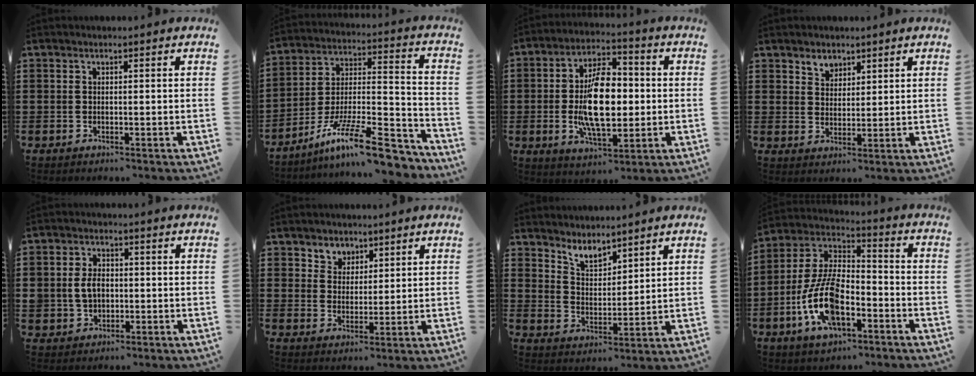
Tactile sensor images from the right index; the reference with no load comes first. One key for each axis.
{"total": 14.9, "fx": -11.2, "fy": 2.3, "fz": 9.5, "tx": -0.146, "ty": 0.032, "tz": -0.200}
{"total": 12.8, "fx": -0.6, "fy": 6.2, "fz": 11.2, "tx": -0.206, "ty": -0.004, "tz": -0.016}
{"total": 2.9, "fx": 2.4, "fy": 1.6, "fz": 0.0, "tx": -0.010, "ty": 0.007, "tz": 0.046}
{"total": 4.0, "fx": -0.2, "fy": 3.2, "fz": 2.4, "tx": -0.061, "ty": 0.007, "tz": -0.009}
{"total": 3.6, "fx": 2.7, "fy": 2.3, "fz": -0.5, "tx": -0.009, "ty": 0.003, "tz": 0.051}
{"total": 4.6, "fx": 4.4, "fy": 1.0, "fz": 1.0, "tx": -0.032, "ty": -0.012, "tz": 0.082}
{"total": 12.1, "fx": -4.9, "fy": 5.8, "fz": 9.4, "tx": -0.223, "ty": 0.001, "tz": -0.098}